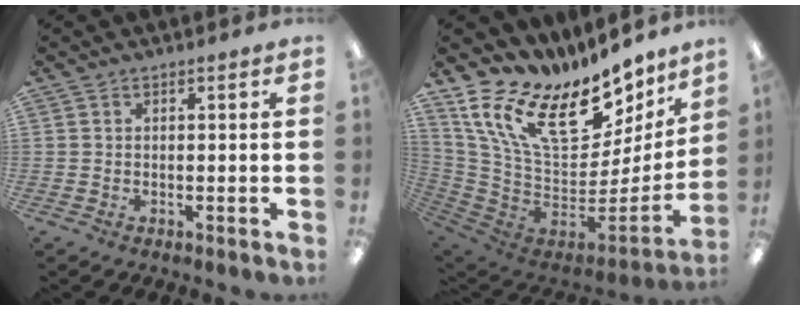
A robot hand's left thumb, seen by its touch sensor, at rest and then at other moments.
{"total": 21.8, "force": [12.7, 11.0, 13.9], "torque": [-0.235, -0.089, 0.240]}